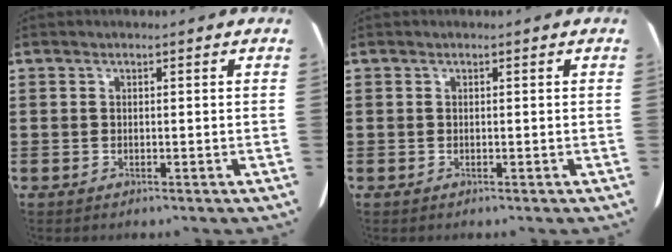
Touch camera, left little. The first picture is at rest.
{"total": 0.0}